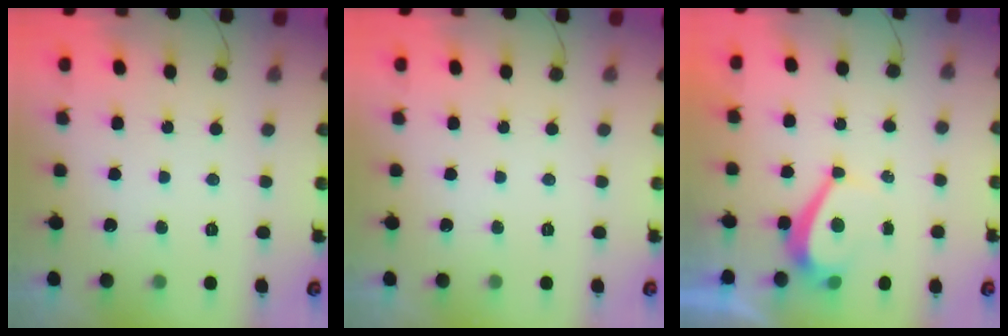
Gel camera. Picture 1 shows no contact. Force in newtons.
{"total": 0.0}
{"total": 3.8, "press": 3.7, "slide": 0.7}